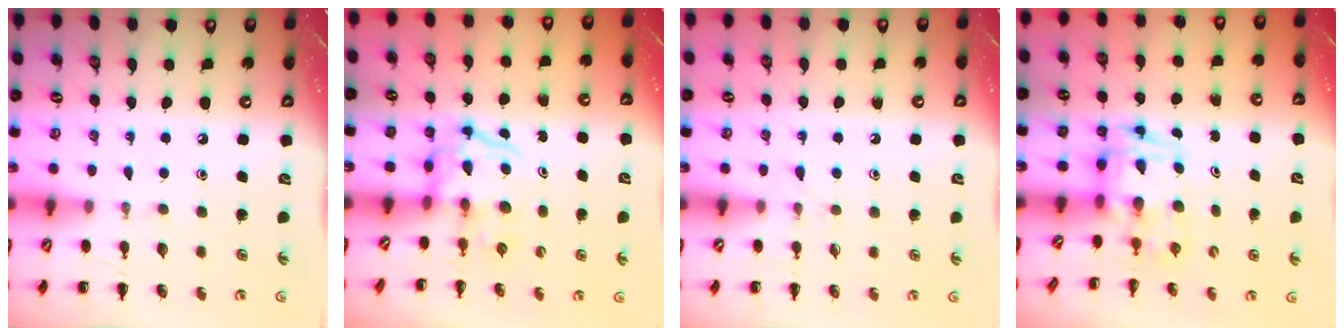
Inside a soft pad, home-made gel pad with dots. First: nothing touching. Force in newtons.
{"total": 3.8, "press": 3.7, "slide": 0.5}
{"total": 3.4, "press": 3.0, "slide": 1.6}
{"total": 3.4, "press": 3.4, "slide": 0.6}